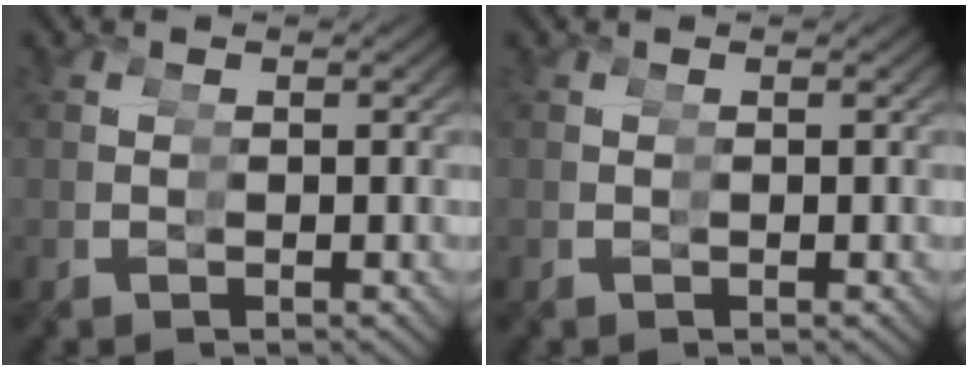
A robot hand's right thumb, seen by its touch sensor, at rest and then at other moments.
{"total": 0.0}